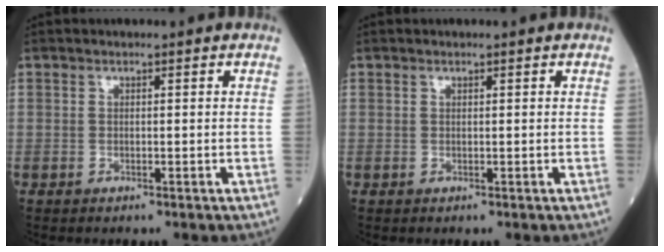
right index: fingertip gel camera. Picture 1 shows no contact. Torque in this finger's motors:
{"motor_torque": [-0.19, -0.10, -0.02, -0.01]}